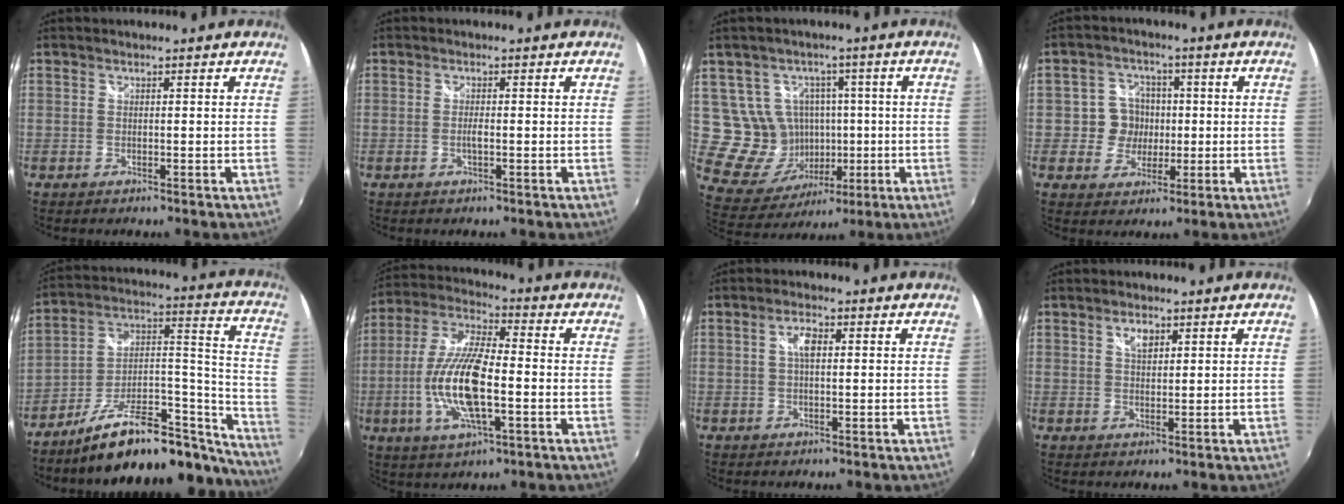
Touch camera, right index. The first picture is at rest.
{"total": 1.3, "force": [-0.4, 0.2, 1.2], "torque": [-0.025, -0.002, -0.008]}
{"total": 12.0, "force": [0.6, 11.2, 4.2], "torque": [-0.102, 0.012, 0.032]}
{"total": 6.5, "force": [-0.5, 6.3, 1.3], "torque": [-0.028, 0.014, -0.009]}
{"total": 26.1, "force": [-20.5, 8.3, 13.9], "torque": [-0.171, 0.041, -0.299]}
{"total": 15.4, "force": [-3.2, 4.8, 14.3], "torque": [-0.290, -0.006, -0.062]}
{"total": 3.0, "force": [0.5, 1.1, 2.7], "torque": [-0.050, 0.006, 0.008]}
{"total": 2.9, "force": [1.5, 1.5, 2.0], "torque": [-0.031, 0.003, 0.025]}